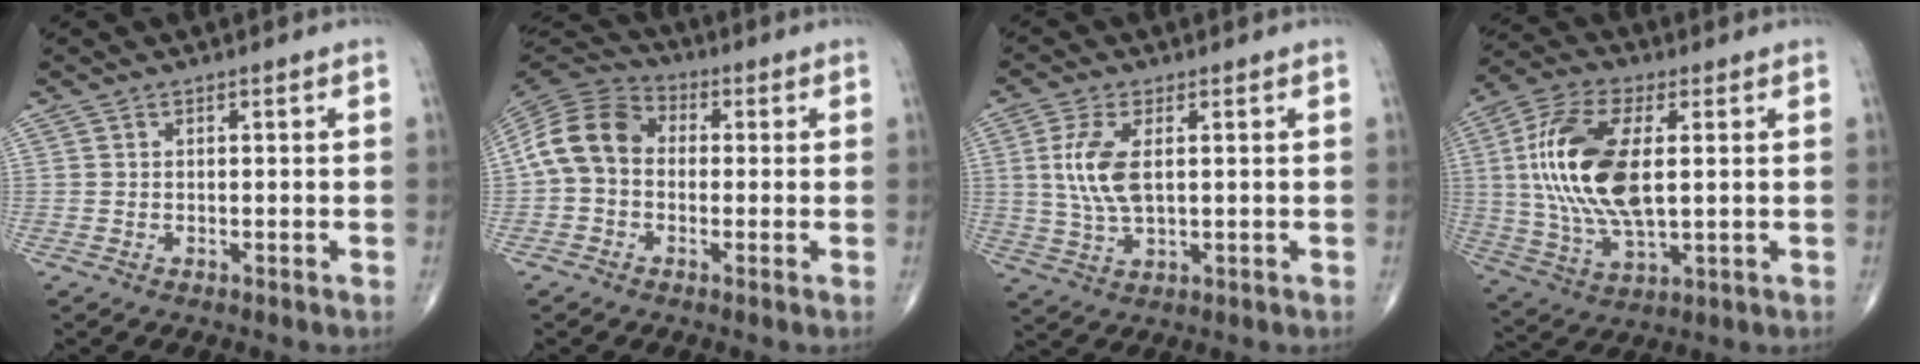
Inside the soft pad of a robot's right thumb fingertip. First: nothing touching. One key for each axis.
{"total": 10.7, "fx": -0.3, "fy": 8.3, "fz": 6.7, "tx": -0.120, "ty": 0.033, "tz": -0.020}
{"total": 8.3, "fx": 1.4, "fy": 3.8, "fz": 7.3, "tx": -0.164, "ty": -0.004, "tz": 0.032}
{"total": 18.9, "fx": 2.3, "fy": 8.8, "fz": 16.6, "tx": -0.346, "ty": -0.002, "tz": 0.043}